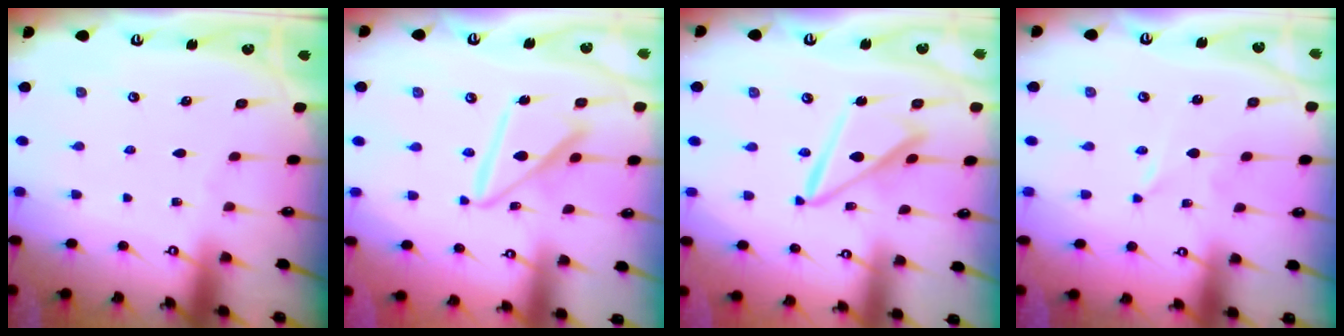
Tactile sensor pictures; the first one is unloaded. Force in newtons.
{"total": 14.1, "press": 14.1, "slide": 1.6}
{"total": 14.0, "press": 13.9, "slide": 1.3}
{"total": 0.5, "press": 0.5, "slide": 0.1}